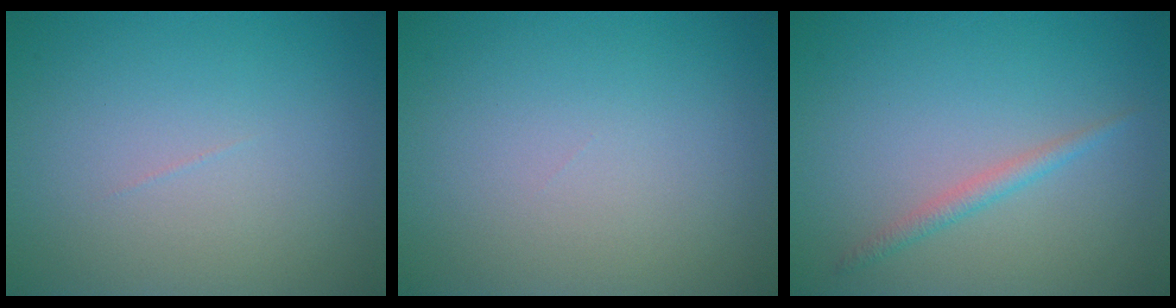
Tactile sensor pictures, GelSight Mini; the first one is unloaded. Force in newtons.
{"total": 0.0}
{"total": 1.4, "press": 1.4, "slide": 0.0}